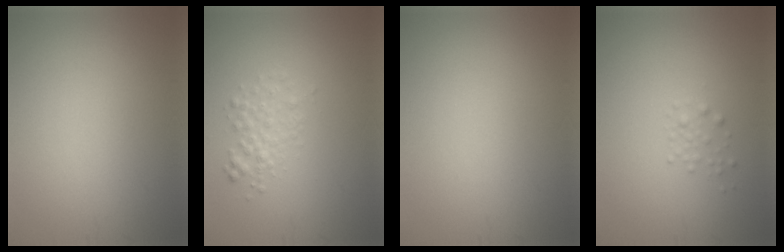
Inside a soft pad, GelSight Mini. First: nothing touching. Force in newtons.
{"total": 2.0, "press": 2.0, "slide": 0.1}
{"total": 0.0}
{"total": 0.9, "press": 0.9, "slide": 0.0}